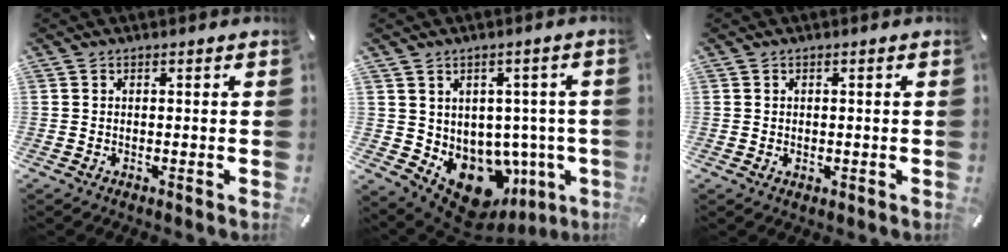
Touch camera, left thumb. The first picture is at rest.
{"total": 8.9, "force": [-4.1, 6.5, 4.5], "torque": [-0.071, -0.016, -0.056]}
{"total": 0.8, "force": [0.0, 0.7, 0.2], "torque": [-0.005, 0.004, -0.001]}